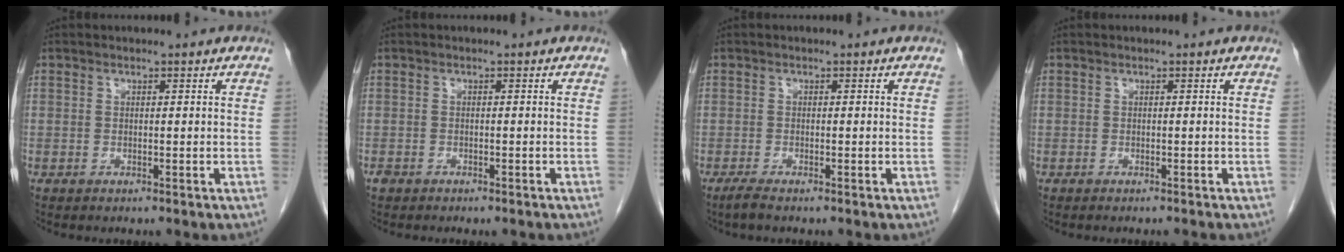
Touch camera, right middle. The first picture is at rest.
{"total": 1.5, "force": [-1.2, 0.7, 0.6], "torque": [-0.007, 0.000, -0.015]}
{"total": 1.5, "force": [-1.2, -0.1, 0.9], "torque": [-0.029, -0.006, -0.026]}
{"total": 1.9, "force": [-1.8, -0.1, 0.8], "torque": [-0.011, 0.002, -0.021]}